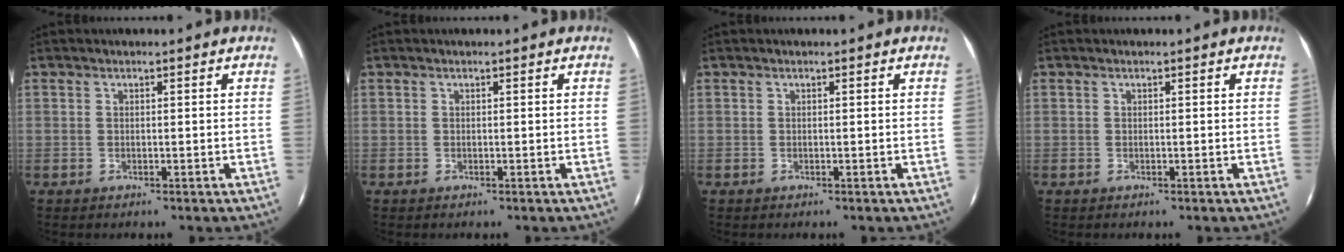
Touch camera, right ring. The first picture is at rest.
{"total": 0.0}
{"total": 0.0}
{"total": 0.0}